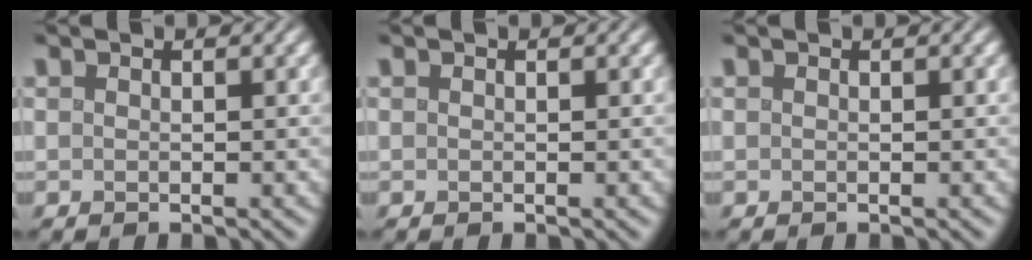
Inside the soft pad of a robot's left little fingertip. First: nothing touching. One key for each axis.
{"total": 0.0}
{"total": 0.0}